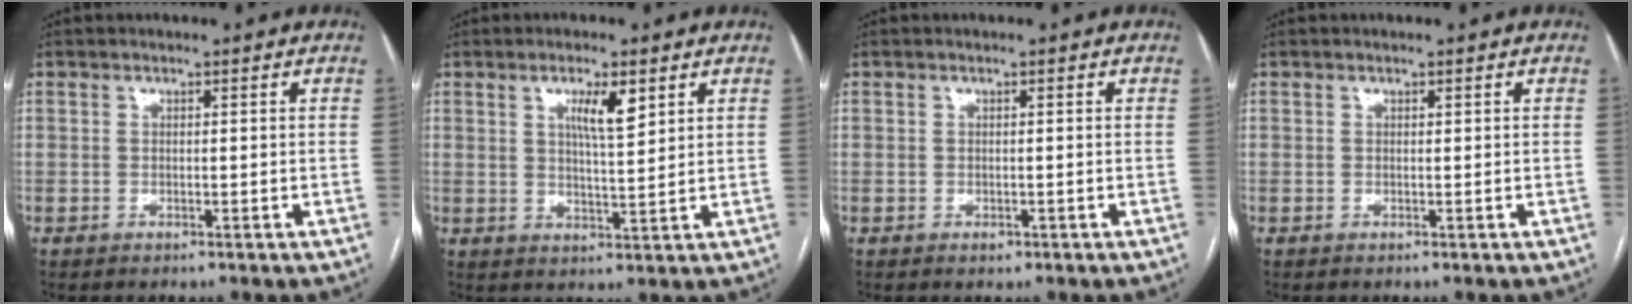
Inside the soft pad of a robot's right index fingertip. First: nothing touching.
{"total": 5.2, "force": [2.5, 0.8, 4.4], "torque": [-0.078, -0.001, 0.044]}
{"total": 0.7, "force": [-0.4, 0.5, 0.3], "torque": [-0.004, 0.001, -0.003]}
{"total": 0.0}